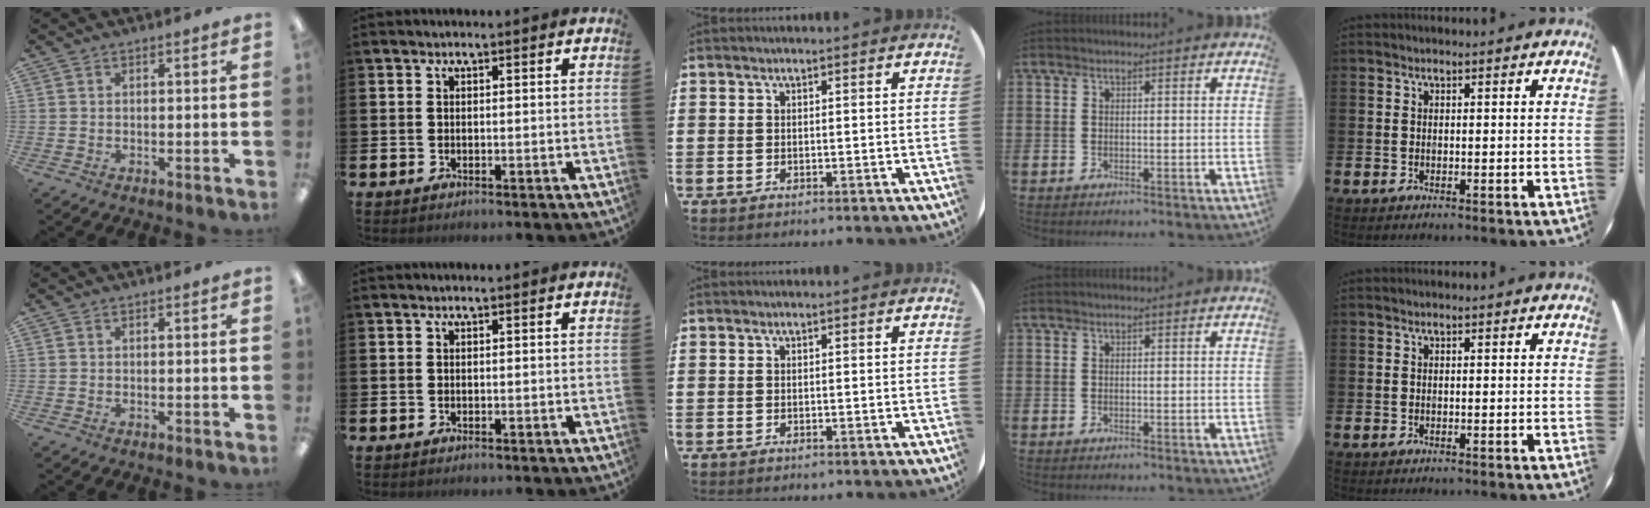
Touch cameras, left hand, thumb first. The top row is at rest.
{}